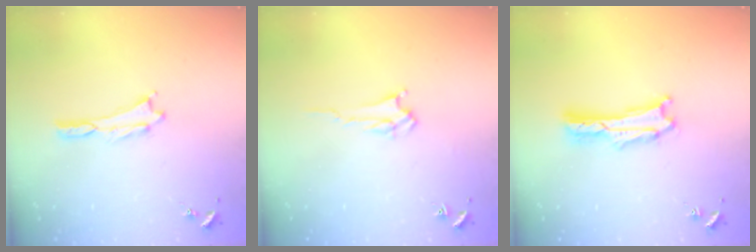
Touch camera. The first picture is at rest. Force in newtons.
{"total": 2.8, "press": 2.8, "slide": 0.4}
{"total": 1.4, "press": 1.3, "slide": 0.2}